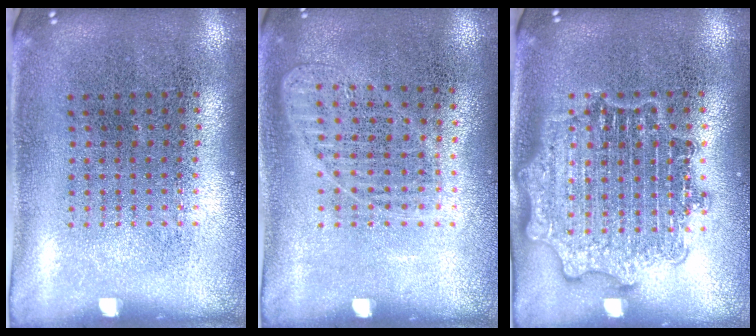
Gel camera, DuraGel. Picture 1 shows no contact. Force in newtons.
{"total": 0.9, "press": 0.9, "slide": 0.1}
{"total": 3.0, "press": 3.0, "slide": 0.5}